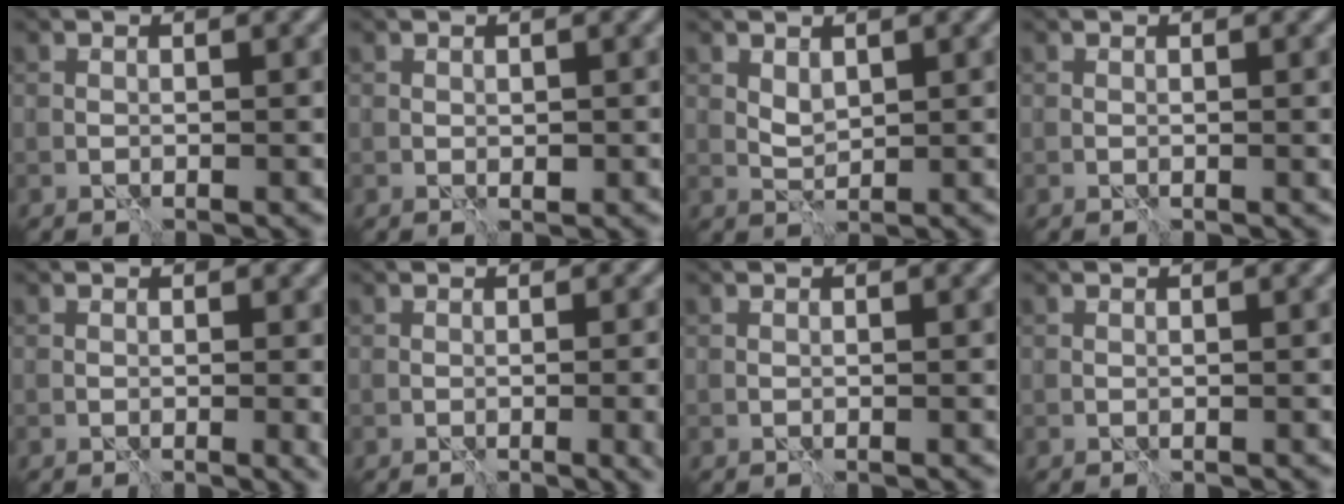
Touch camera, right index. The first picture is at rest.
{"total": 0.6, "force": [0.0, 0.4, 0.5], "torque": [-0.006, -0.001, 0.000]}
{"total": 1.4, "force": [0.7, 0.8, 0.9], "torque": [-0.022, -0.003, 0.018]}
{"total": 0.7, "force": [0.0, 0.1, 0.7], "torque": [-0.008, -0.002, 0.000]}
{"total": 1.8, "force": [-0.1, 0.4, 1.7], "torque": [-0.021, -0.004, -0.003]}
{"total": 4.3, "force": [-0.9, 1.4, 3.9], "torque": [-0.041, -0.004, -0.008]}
{"total": 0.0}
{"total": 0.0}